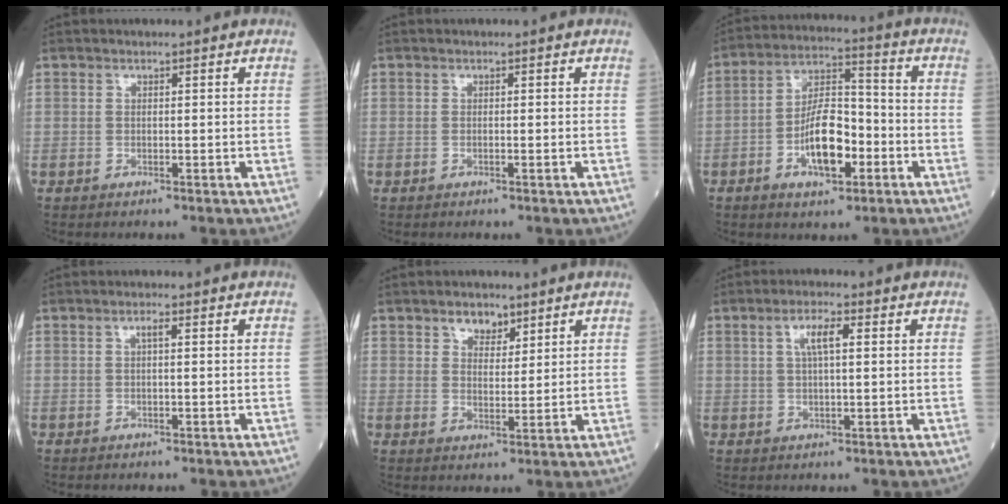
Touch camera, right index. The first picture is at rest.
{"total": 0.0}
{"total": 10.9, "force": [-3.8, 4.3, 9.3], "torque": [-0.180, 0.012, -0.065]}
{"total": 1.1, "force": [0.2, 0.1, 1.1], "torque": [-0.022, 0.003, 0.003]}
{"total": 3.8, "force": [2.6, 2.1, 1.8], "torque": [-0.031, 0.002, 0.046]}
{"total": 4.1, "force": [1.3, 0.9, 3.8], "torque": [-0.076, 0.008, 0.024]}